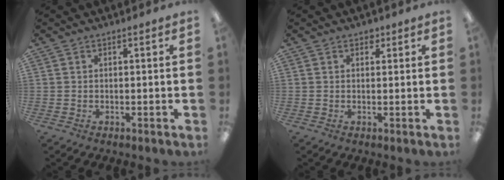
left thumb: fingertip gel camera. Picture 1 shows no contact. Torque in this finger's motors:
{"motor_torque": [0.62, -0.12, 0.62, -0.05, 0.00]}